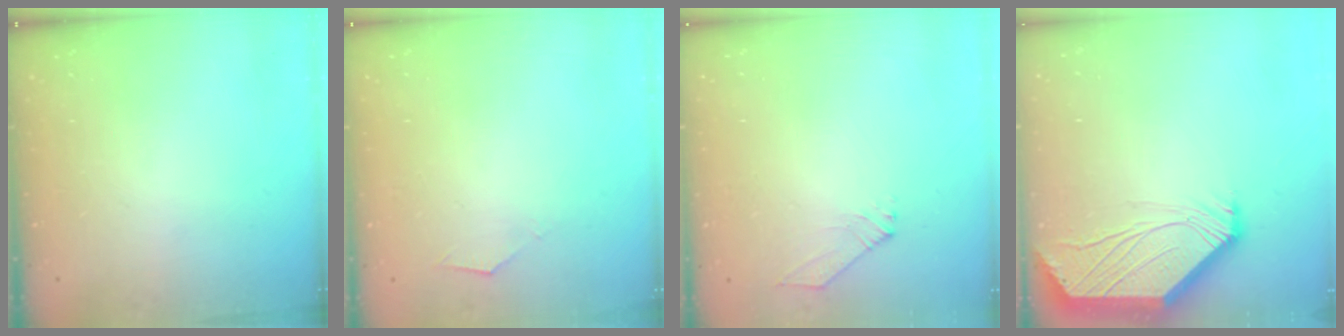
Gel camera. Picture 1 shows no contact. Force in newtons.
{"total": 3.3, "press": 3.3, "slide": 0.5}
{"total": 3.2, "press": 3.1, "slide": 0.6}
{"total": 2.6, "press": 2.6, "slide": 0.5}